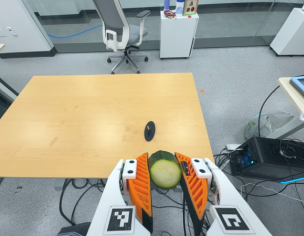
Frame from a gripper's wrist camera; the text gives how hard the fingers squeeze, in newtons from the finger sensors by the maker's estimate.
{"total": 11.9, "left": 12.3, "right": 11.5}